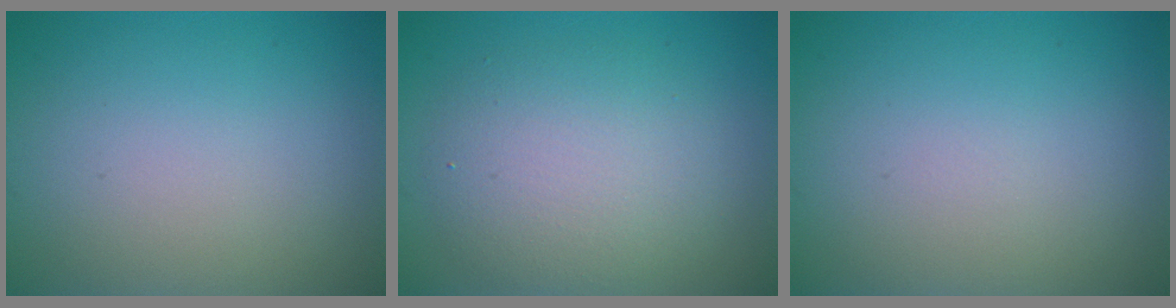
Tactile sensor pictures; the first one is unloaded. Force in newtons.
{"total": 4.9, "press": 4.9, "slide": 0.5}
{"total": 0.0}